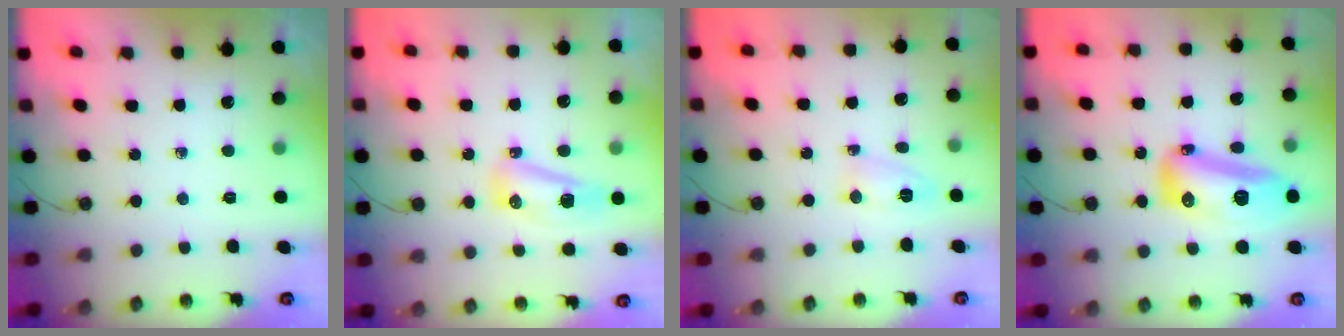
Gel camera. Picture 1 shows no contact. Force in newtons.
{"total": 8.3, "press": 8.3, "slide": 0.9}
{"total": 3.9, "press": 3.6, "slide": 1.6}
{"total": 15.9, "press": 15.8, "slide": 1.6}